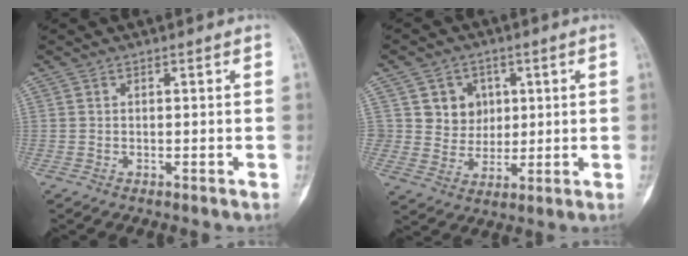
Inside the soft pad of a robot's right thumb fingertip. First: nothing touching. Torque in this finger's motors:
{"motor_torque": [-0.61, 0.80, 0.33, 0.32, 0.12]}